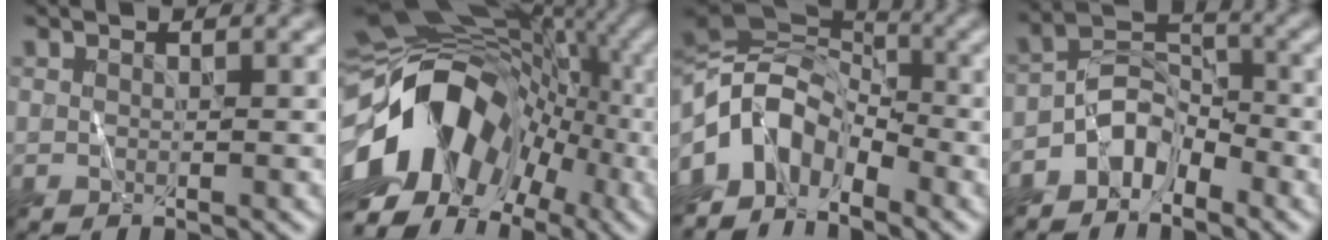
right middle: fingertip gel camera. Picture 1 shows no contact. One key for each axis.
{"total": 13.4, "fx": -4.9, "fy": 8.9, "fz": 8.7, "tx": -0.148, "ty": 0.014, "tz": -0.104}
{"total": 7.6, "fx": -4.5, "fy": 4.4, "fz": 4.3, "tx": -0.069, "ty": 0.015, "tz": -0.101}
{"total": 3.7, "fx": -3.0, "fy": 1.8, "fz": 1.3, "tx": -0.017, "ty": 0.013, "tz": -0.064}